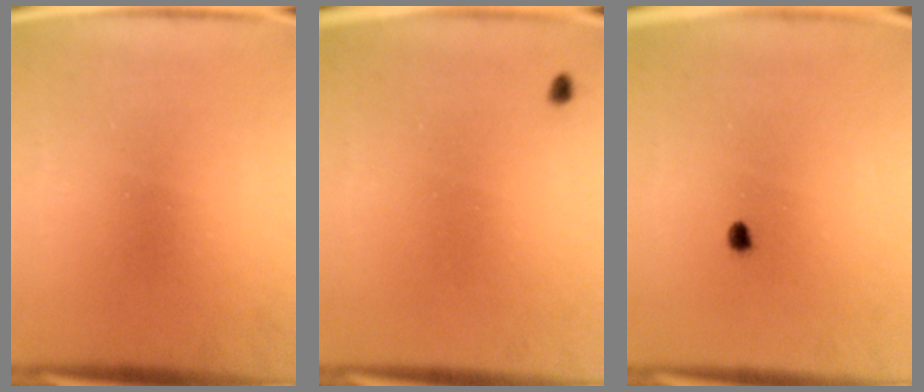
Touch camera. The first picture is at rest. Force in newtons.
{"total": 0.6}
{"total": 1.3}